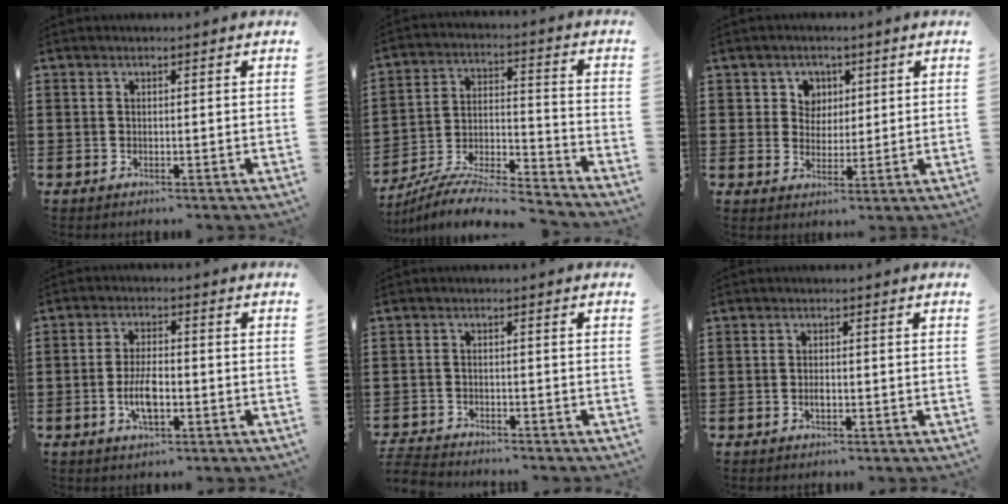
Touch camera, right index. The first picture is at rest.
{"total": 8.1, "force": [-7.5, 0.7, 3.0], "torque": [-0.055, 0.003, -0.148]}
{"total": 4.0, "force": [1.5, 3.7, 0.6], "torque": [-0.025, 0.012, 0.024]}
{"total": 5.6, "force": [-1.4, 2.0, 5.0], "torque": [-0.108, -0.002, -0.028]}
{"total": 2.7, "force": [-2.7, 0.2, -0.1], "torque": [-0.013, -0.004, -0.061]}
{"total": 1.5, "force": [-0.4, 0.5, 1.4], "torque": [-0.028, -0.004, -0.005]}